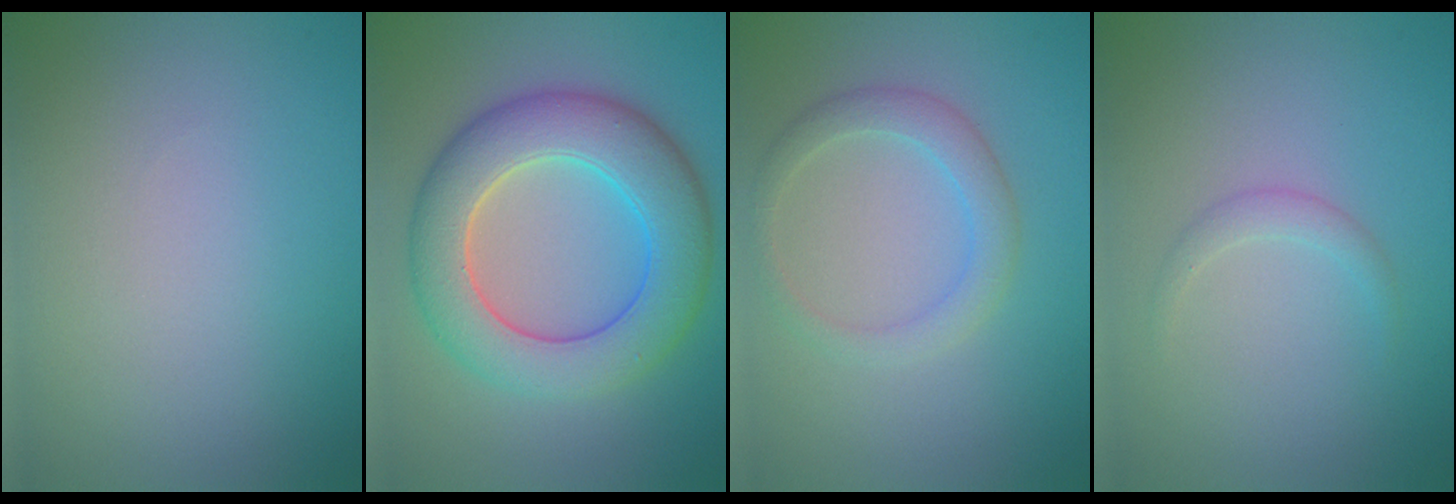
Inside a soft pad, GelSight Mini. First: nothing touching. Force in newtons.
{"total": 8.3, "press": 8.3, "slide": 0.4}
{"total": 2.6, "press": 2.6, "slide": 0.3}
{"total": 1.2, "press": 1.1, "slide": 0.1}